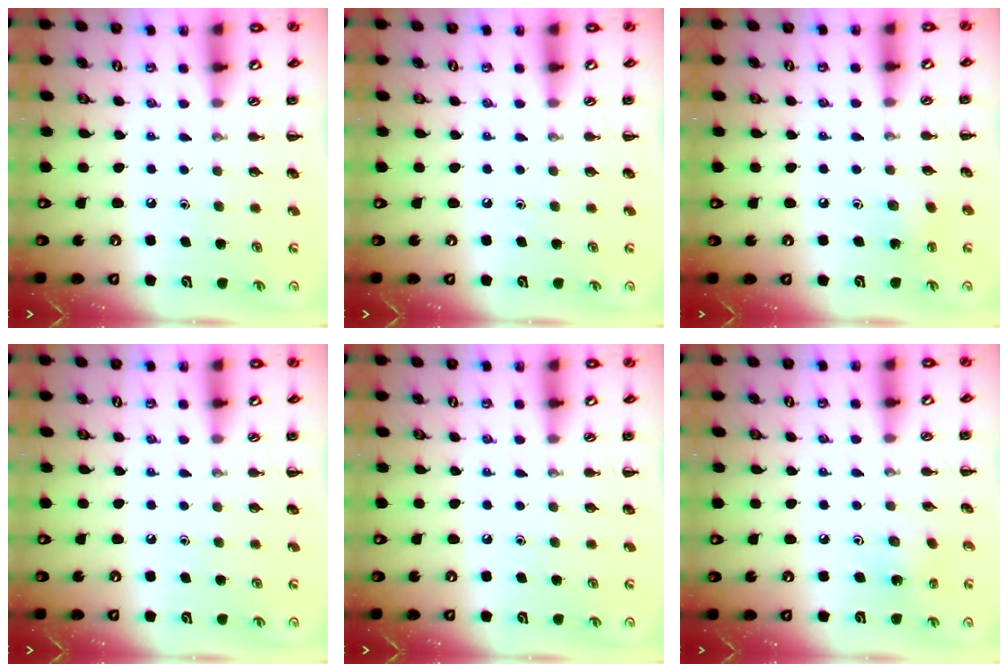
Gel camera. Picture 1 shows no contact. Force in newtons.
{"total": 0.0}
{"total": 2.8, "press": 2.7, "slide": 0.9}
{"total": 0.0}
{"total": 0.0}
{"total": 1.5, "press": 1.3, "slide": 0.6}